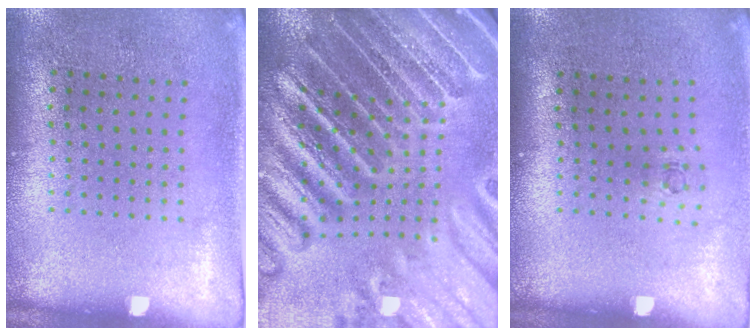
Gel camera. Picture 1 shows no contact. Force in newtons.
{"total": 5.1, "press": 4.5, "slide": 2.4}
{"total": 0.7, "press": 0.3, "slide": 0.6}